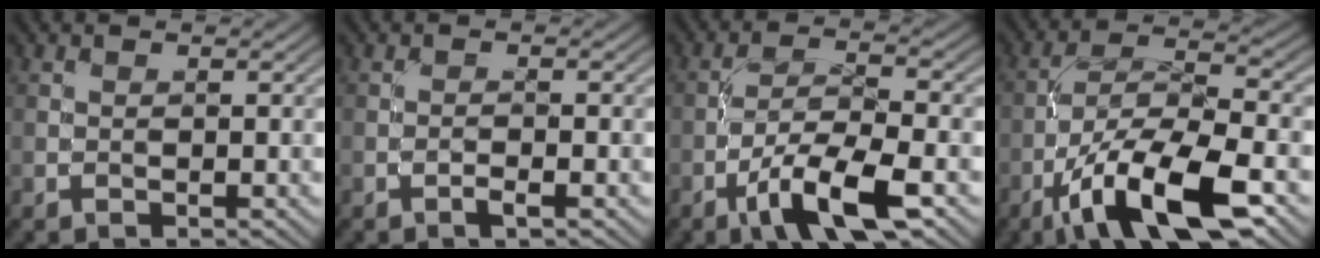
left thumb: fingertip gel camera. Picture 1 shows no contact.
{"total": 0.9, "force": [-0.6, 0.0, 0.7], "torque": [-0.014, 0.003, -0.014]}
{"total": 8.8, "force": [-4.6, 2.3, 7.1], "torque": [-0.130, 0.006, -0.089]}
{"total": 13.4, "force": [-6.9, 4.1, 10.7], "torque": [-0.200, -0.001, -0.131]}